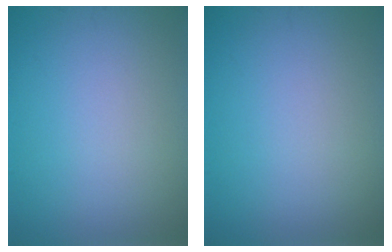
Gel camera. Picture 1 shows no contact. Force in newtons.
{"total": 0.0}